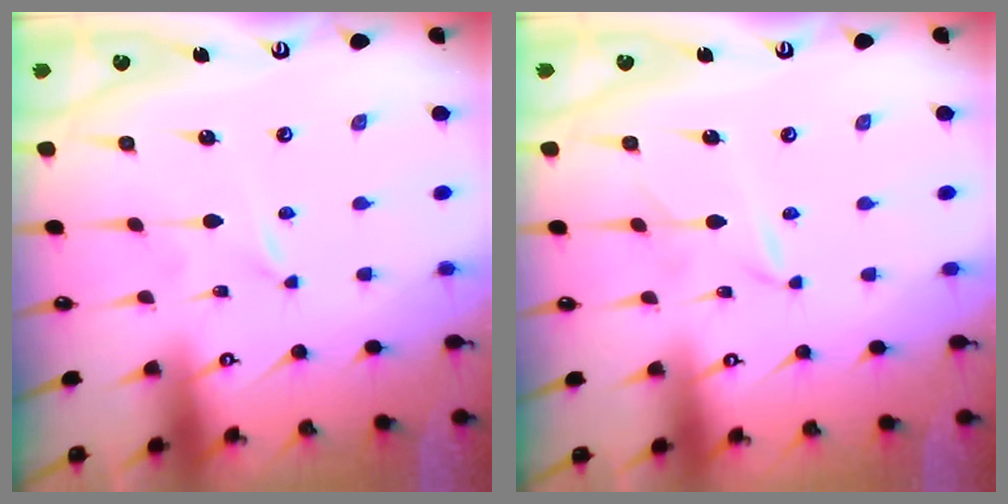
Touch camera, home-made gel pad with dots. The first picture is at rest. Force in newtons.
{"total": 2.5, "press": 2.4, "slide": 0.4}